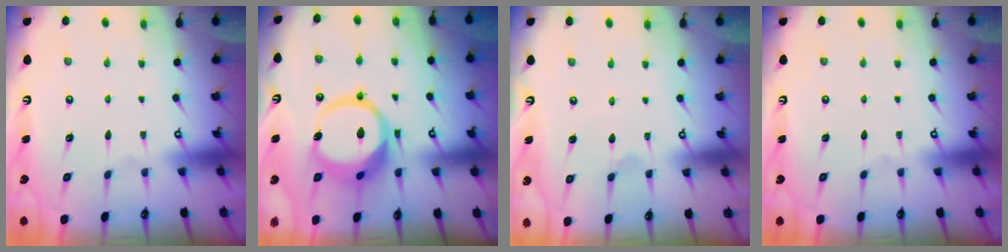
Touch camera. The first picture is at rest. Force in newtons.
{"total": 14.1, "press": 14.0, "slide": 1.7}
{"total": 1.9, "press": 1.8, "slide": 0.3}
{"total": 0.0}